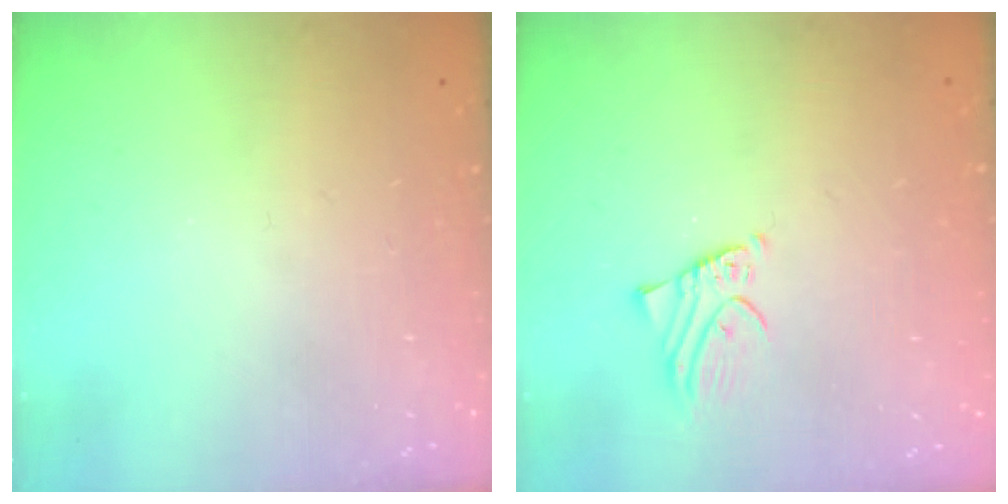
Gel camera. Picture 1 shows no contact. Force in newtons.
{"total": 1.8, "press": 1.8, "slide": 0.4}